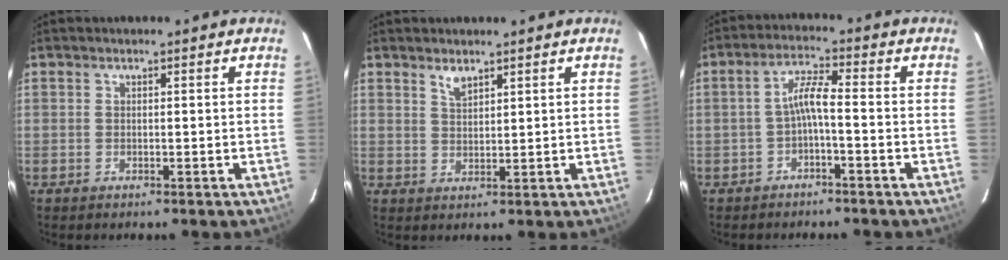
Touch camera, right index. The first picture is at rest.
{"total": 2.5, "force": [2.0, 0.9, 1.3], "torque": [-0.023, 0.000, 0.038]}
{"total": 4.0, "force": [-1.7, 0.2, 3.7], "torque": [-0.083, 0.013, -0.030]}